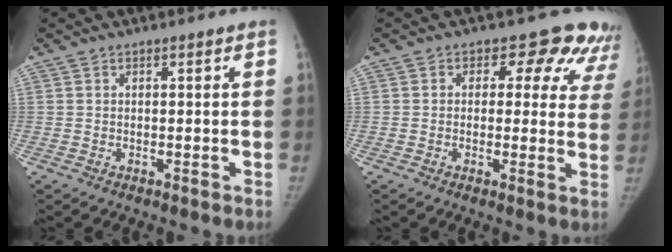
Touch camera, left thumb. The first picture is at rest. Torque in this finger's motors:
{"motor_torque": [-0.44, 0.13, 0.37, 0.40, 0.00]}